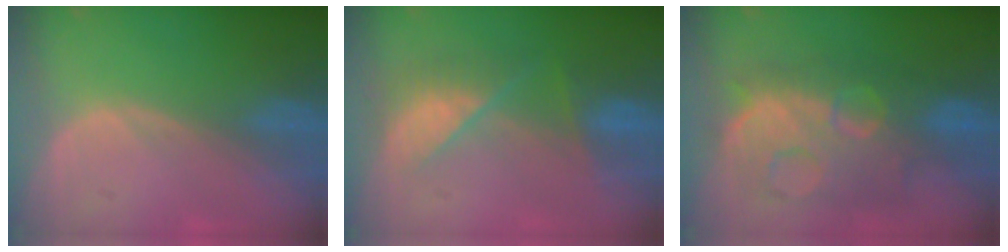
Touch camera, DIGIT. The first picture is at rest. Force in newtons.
{"total": 7.3, "press": 6.8, "slide": 2.7}
{"total": 12.3, "press": 12.3, "slide": 1.3}